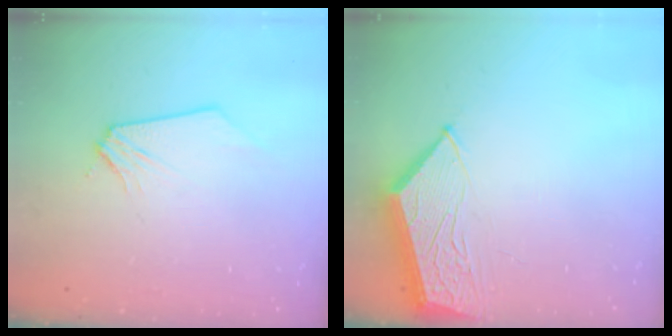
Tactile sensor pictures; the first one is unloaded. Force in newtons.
{"total": 6.7, "press": 6.7, "slide": 0.5}